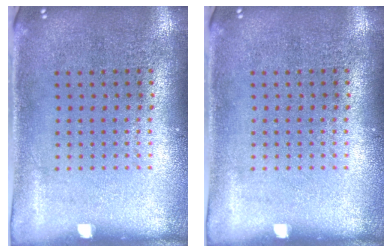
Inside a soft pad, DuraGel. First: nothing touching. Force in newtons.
{"total": 0.0}